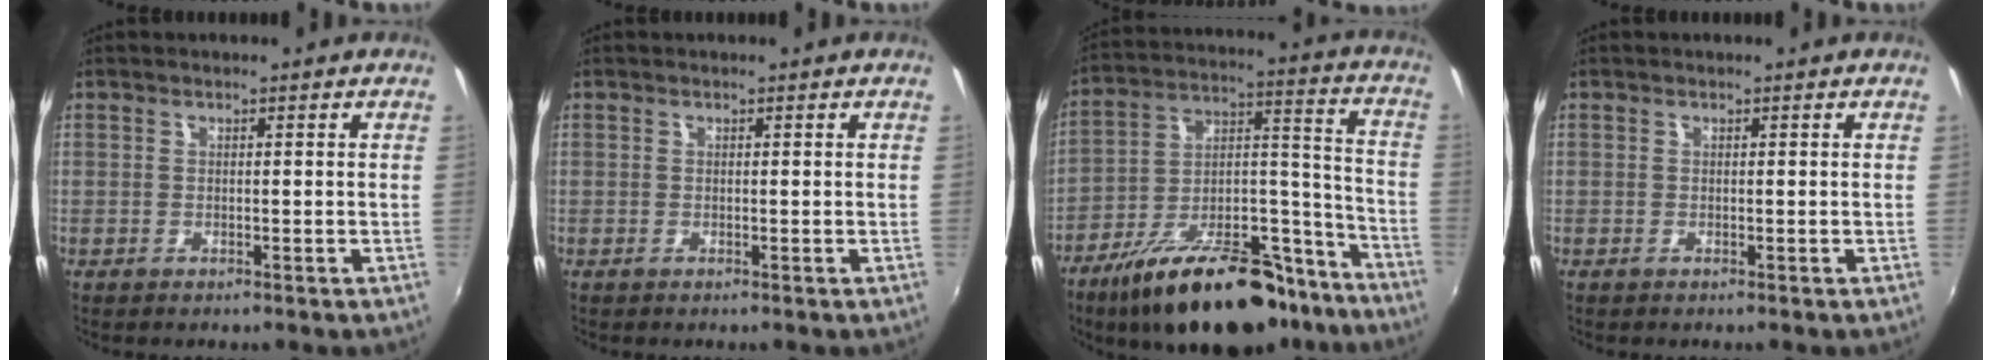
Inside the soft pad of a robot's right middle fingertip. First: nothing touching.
{"total": 0.0}
{"total": 26.8, "force": [-18.9, 10.4, 15.8], "torque": [-0.238, 0.021, -0.276]}
{"total": 0.0}